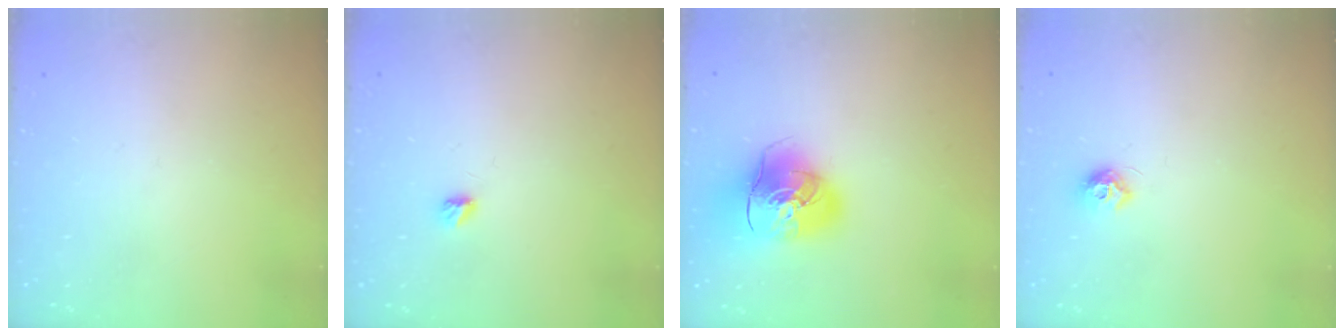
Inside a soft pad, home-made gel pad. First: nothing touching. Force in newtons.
{"total": 3.3, "press": 3.3, "slide": 0.4}
{"total": 16.2, "press": 16.0, "slide": 2.6}
{"total": 7.2, "press": 7.2, "slide": 0.5}